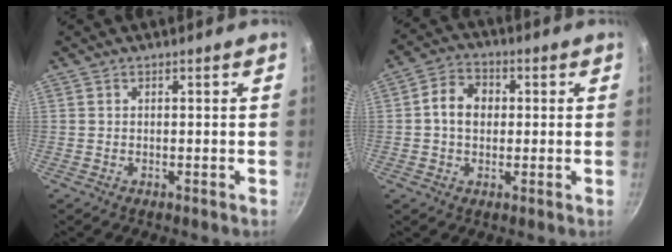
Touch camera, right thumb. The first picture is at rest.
{"total": 7.0, "force": [0.5, 5.5, 4.3], "torque": [-0.052, 0.014, -0.004]}